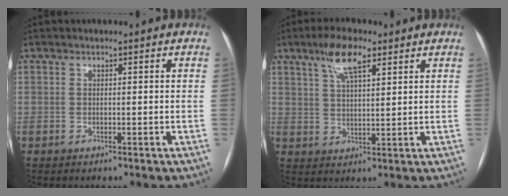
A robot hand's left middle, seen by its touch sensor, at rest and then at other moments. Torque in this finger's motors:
{"motor_torque": [0.71, -0.64, 0.15, 0.06]}